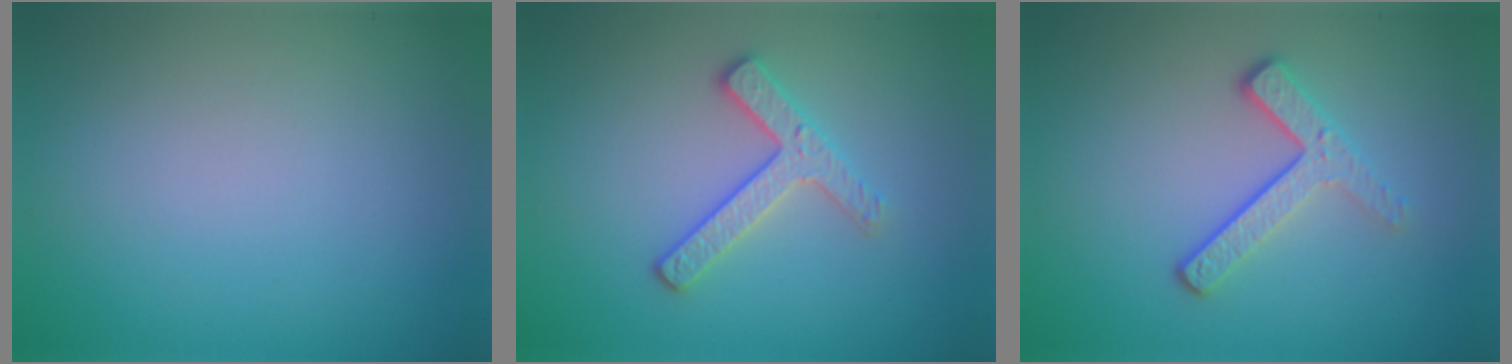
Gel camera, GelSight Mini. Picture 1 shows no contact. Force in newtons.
{"total": 2.8, "press": 2.6, "slide": 1.1}
{"total": 3.2, "press": 2.4, "slide": 2.2}